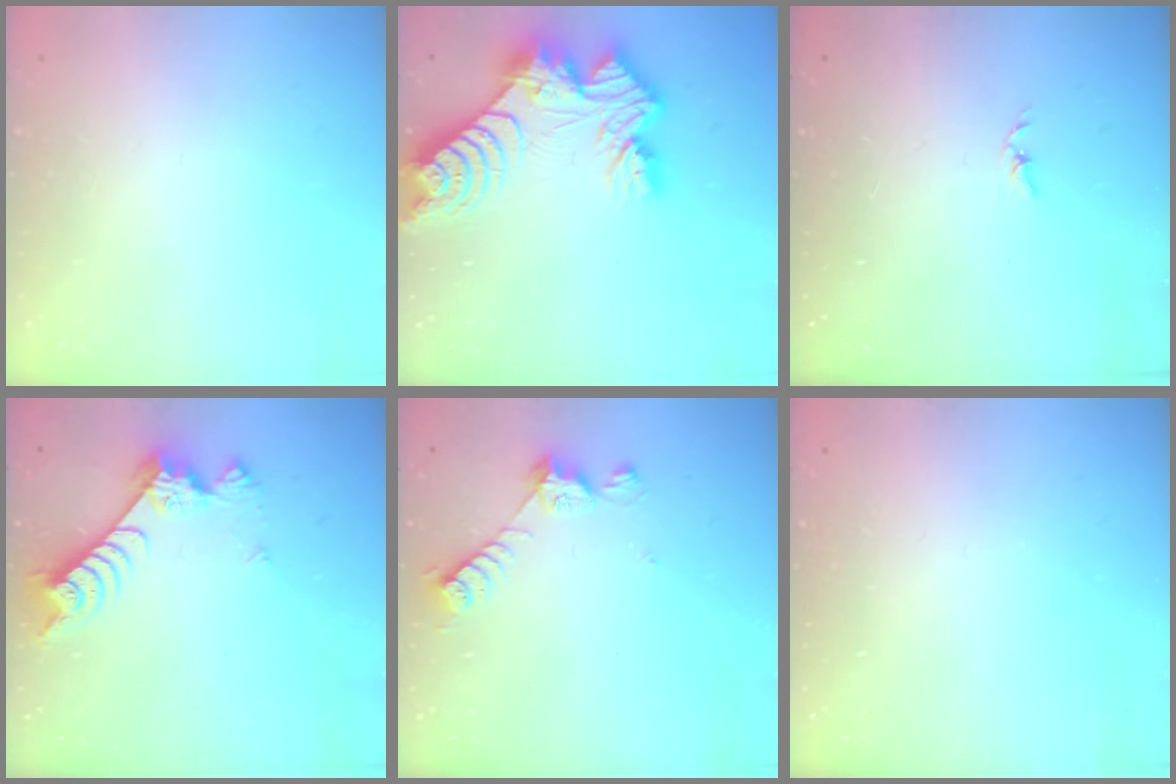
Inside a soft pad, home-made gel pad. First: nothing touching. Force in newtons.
{"total": 14.5, "press": 14.4, "slide": 1.2}
{"total": 1.8, "press": 1.7, "slide": 0.3}
{"total": 9.0, "press": 9.0, "slide": 1.0}
{"total": 6.5, "press": 6.5, "slide": 0.7}
{"total": 0.0}